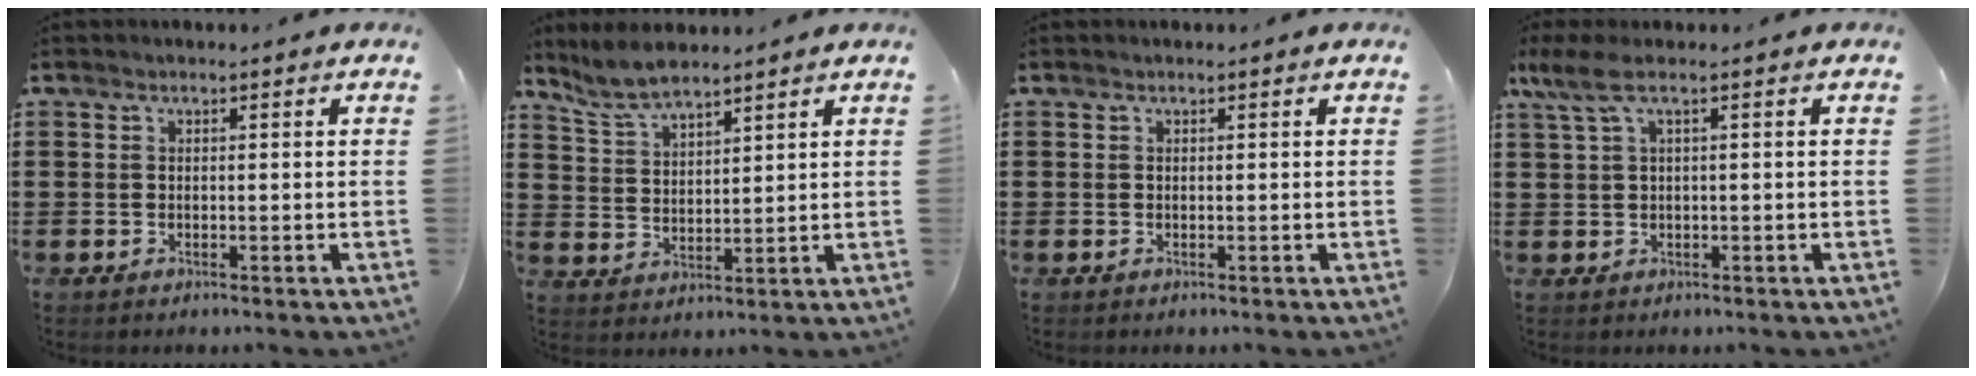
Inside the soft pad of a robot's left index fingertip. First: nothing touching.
{"total": 5.6, "force": [5.1, 1.1, 2.0], "torque": [-0.056, -0.009, 0.096]}
{"total": 0.0}
{"total": 3.3, "force": [0.6, 0.7, 3.2], "torque": [-0.078, -0.006, 0.006]}